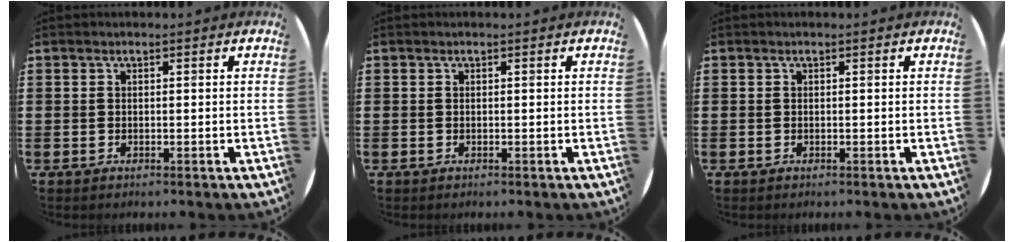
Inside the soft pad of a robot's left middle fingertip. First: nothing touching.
{"total": 0.0}
{"total": 0.0}